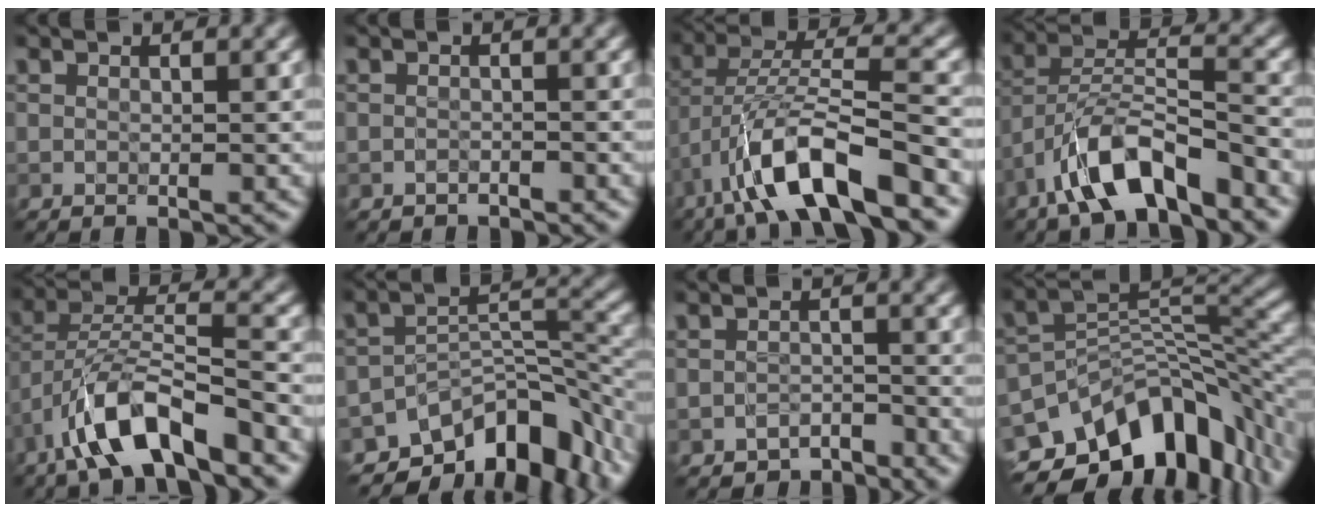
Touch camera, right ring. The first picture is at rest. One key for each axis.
{"total": 0.8, "fx": -0.7, "fy": 0.3, "fz": 0.1, "tx": 0.000, "ty": 0.001, "tz": -0.012}
{"total": 9.5, "fx": -4.8, "fy": 2.5, "fz": 7.8, "tx": -0.140, "ty": 0.012, "tz": -0.088}
{"total": 7.5, "fx": -5.1, "fy": 2.4, "fz": 5.0, "tx": -0.089, "ty": 0.009, "tz": -0.093}
{"total": 8.0, "fx": -4.9, "fy": 2.3, "fz": 5.9, "tx": -0.104, "ty": 0.007, "tz": -0.089}
{"total": 10.2, "fx": -7.1, "fy": 4.9, "fz": 5.4, "tx": -0.069, "ty": -0.012, "tz": -0.118}
{"total": 2.1, "fx": -1.9, "fy": 0.9, "fz": 0.4, "tx": 0.000, "ty": 0.007, "tz": -0.033}
{"total": 12.0, "fx": -7.1, "fy": 6.8, "fz": 6.9, "tx": -0.105, "ty": -0.001, "tz": -0.116}